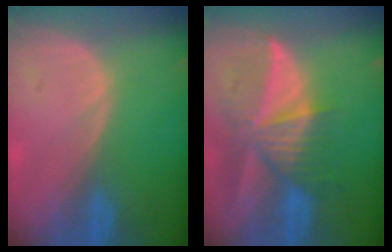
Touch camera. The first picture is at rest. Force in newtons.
{"total": 9.9, "press": 8.7, "slide": 4.7}